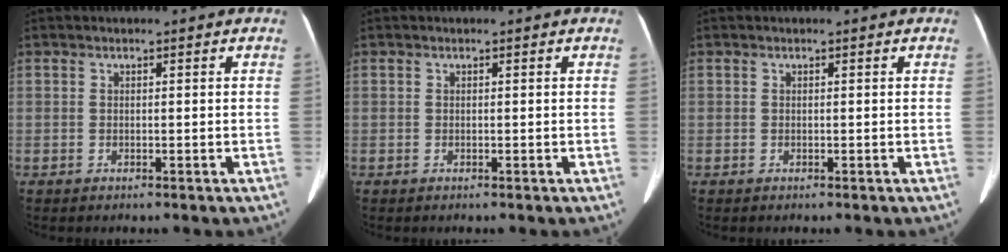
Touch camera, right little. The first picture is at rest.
{"total": 0.0}
{"total": 0.0}